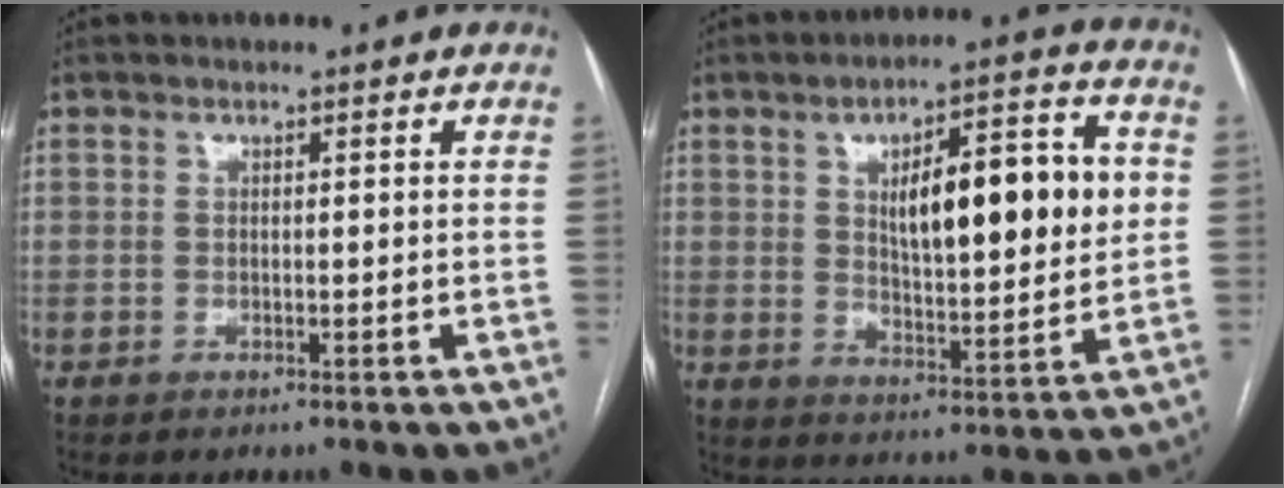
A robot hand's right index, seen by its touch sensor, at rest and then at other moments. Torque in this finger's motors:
{"motor_torque": [0.84, 0.34, 0.37, 0.15]}